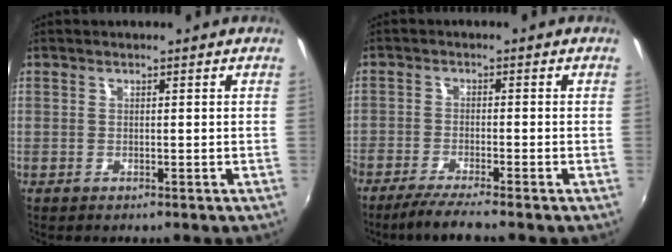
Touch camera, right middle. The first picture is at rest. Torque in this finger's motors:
{"motor_torque": [0.88, -0.96, 0.45, 0.12]}